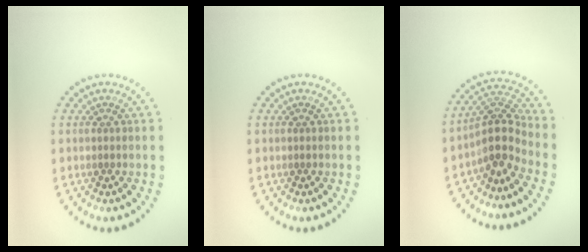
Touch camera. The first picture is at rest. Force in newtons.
{"total": 0.0}
{"total": 3.7, "press": 2.7, "slide": 2.5}